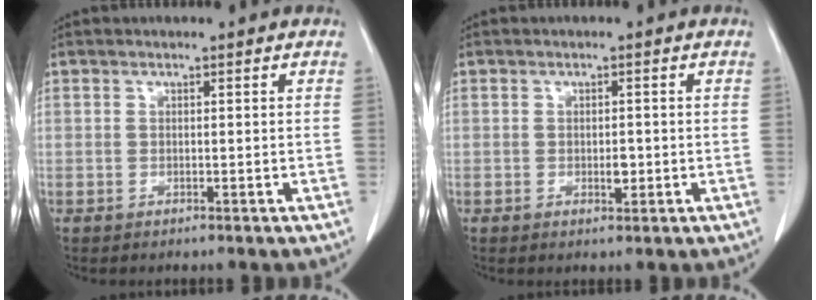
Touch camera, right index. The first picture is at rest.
{"total": 1.7, "force": [-0.3, 0.8, 1.4], "torque": [-0.020, 0.000, -0.002]}